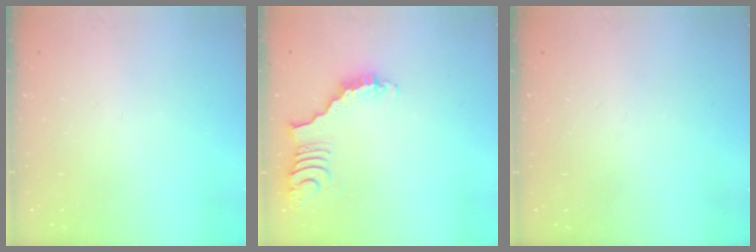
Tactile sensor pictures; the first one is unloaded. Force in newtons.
{"total": 3.7, "press": 3.6, "slide": 0.7}
{"total": 0.0}